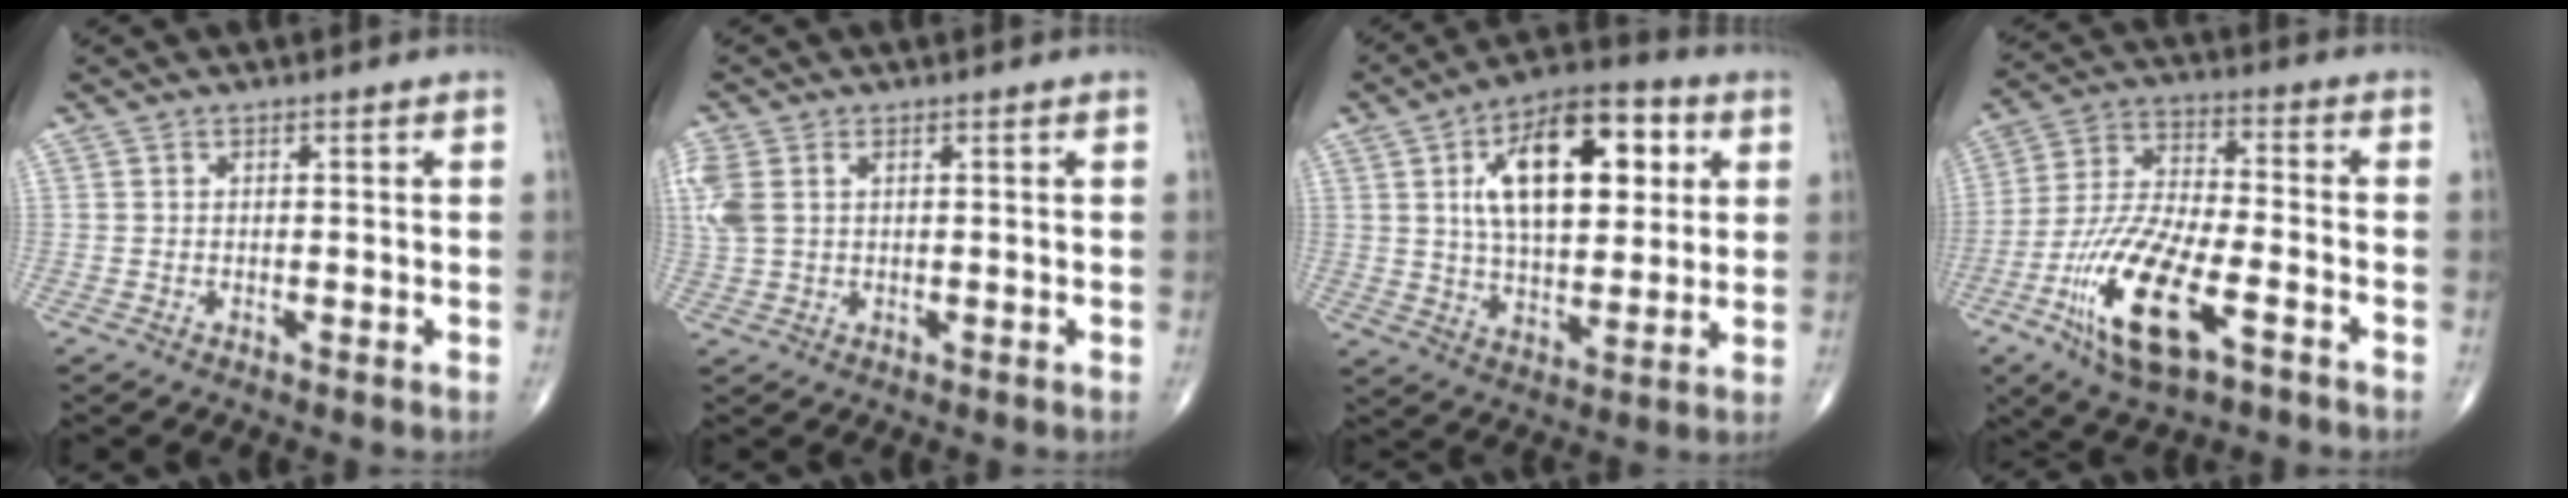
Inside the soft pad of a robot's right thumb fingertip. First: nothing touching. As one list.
[{"total": 6.3, "force": [1.7, 4.0, 4.6], "torque": [-0.140, 0.016, 0.042]}, {"total": 20.3, "force": [5.7, 10.4, 16.5], "torque": [-0.226, 0.000, 0.090]}, {"total": 18.0, "force": [-8.1, 6.8, 14.6], "torque": [-0.295, 0.029, -0.143]}]